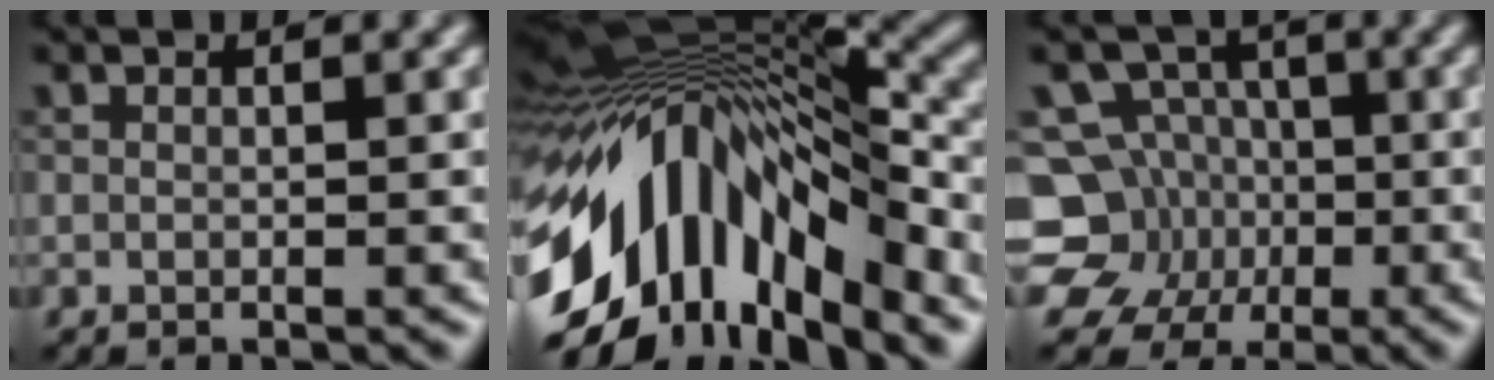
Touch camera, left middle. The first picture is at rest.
{"total": 14.8, "force": [-5.8, 7.3, 11.5], "torque": [-0.207, 0.002, -0.092]}
{"total": 9.4, "force": [-2.7, 8.7, 2.6], "torque": [-0.050, 0.004, -0.072]}